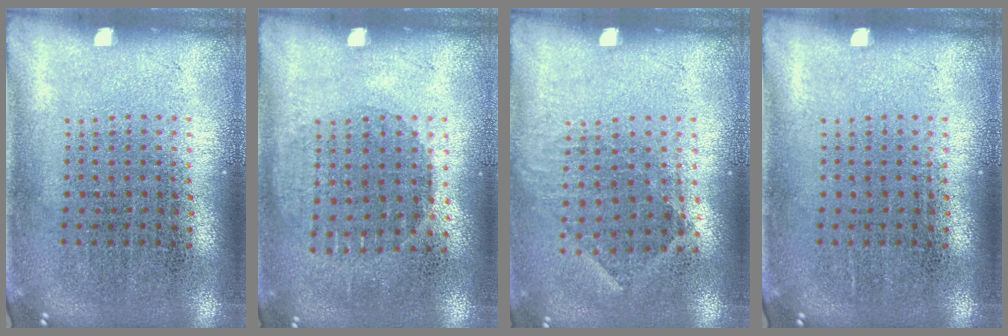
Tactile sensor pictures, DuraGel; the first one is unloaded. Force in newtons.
{"total": 1.0, "press": 0.9, "slide": 0.5}
{"total": 0.9, "press": 0.7, "slide": 0.5}
{"total": 0.0}